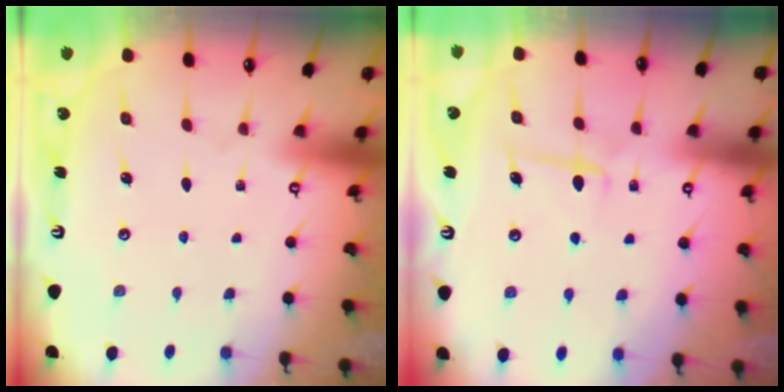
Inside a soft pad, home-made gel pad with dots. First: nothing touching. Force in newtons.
{"total": 6.2, "press": 6.1, "slide": 1.1}